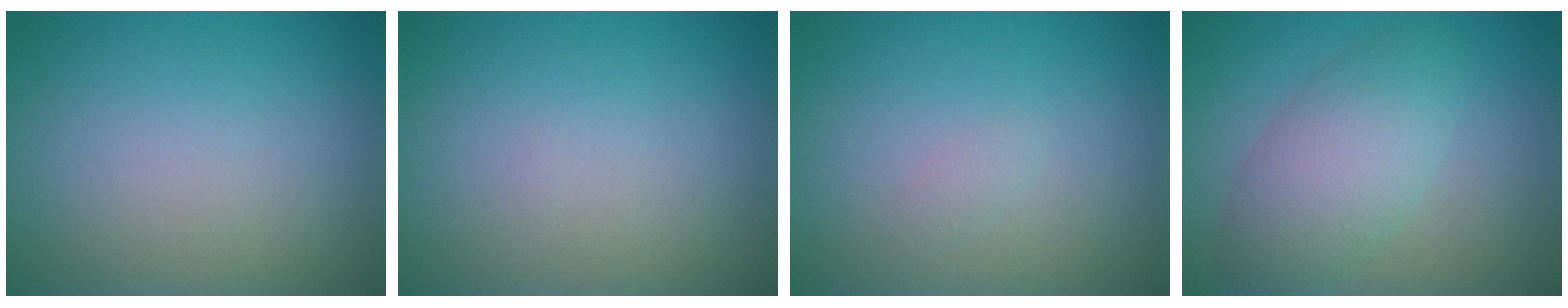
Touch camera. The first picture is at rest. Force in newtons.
{"total": 0.0}
{"total": 0.6, "press": 0.6, "slide": 0.0}
{"total": 4.7, "press": 4.7, "slide": 0.1}